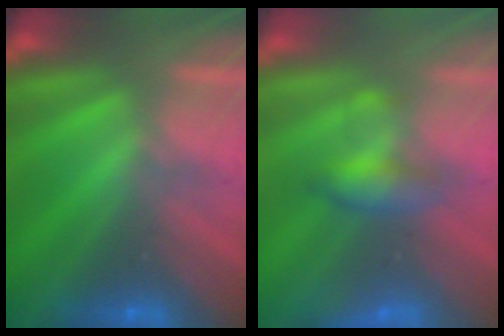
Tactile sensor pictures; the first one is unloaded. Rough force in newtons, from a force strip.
{"total": 2.0}